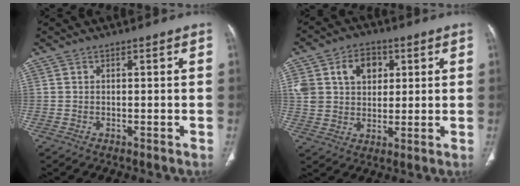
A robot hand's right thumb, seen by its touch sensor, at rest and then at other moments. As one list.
[{"total": 11.7, "force": [3.9, 8.8, 6.6], "torque": [-0.085, -0.001, 0.074]}]